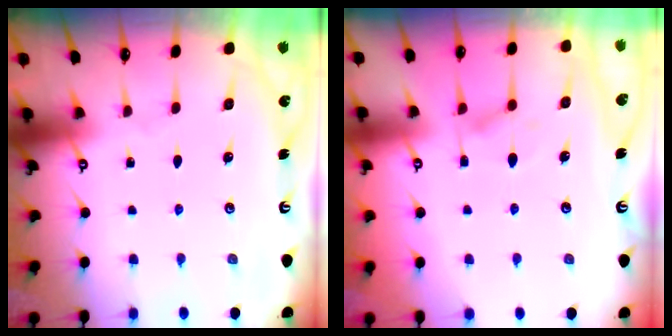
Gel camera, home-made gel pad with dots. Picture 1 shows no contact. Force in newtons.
{"total": 1.3, "press": 0.1, "slide": 1.3}